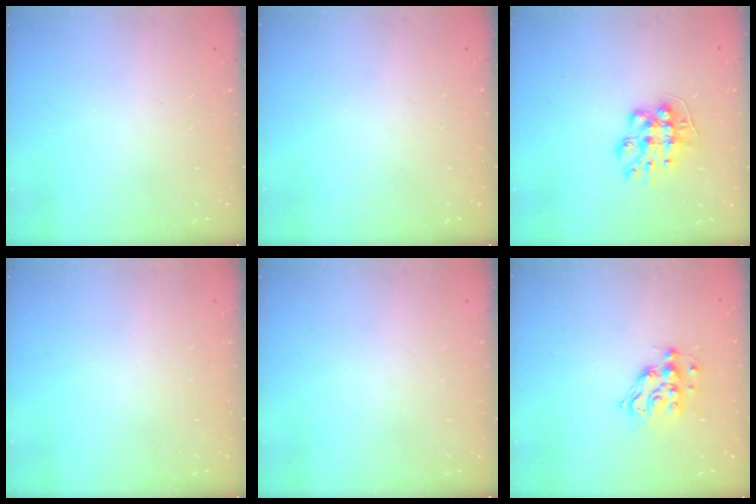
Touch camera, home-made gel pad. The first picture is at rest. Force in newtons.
{"total": 0.0}
{"total": 9.3, "press": 9.3, "slide": 0.3}
{"total": 0.0}
{"total": 0.0}
{"total": 10.7, "press": 10.7, "slide": 0.6}